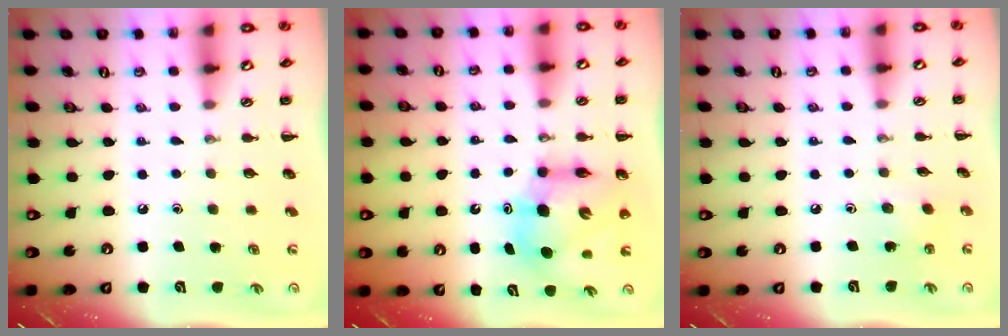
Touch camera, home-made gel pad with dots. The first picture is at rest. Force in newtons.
{"total": 8.5, "press": 8.1, "slide": 2.4}
{"total": 2.1, "press": 2.1, "slide": 0.5}